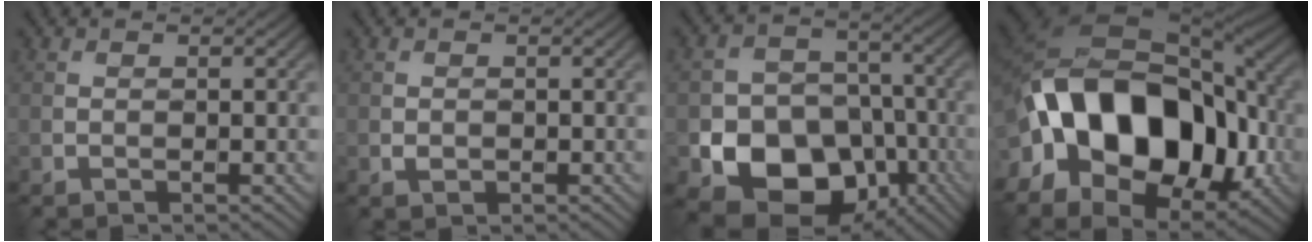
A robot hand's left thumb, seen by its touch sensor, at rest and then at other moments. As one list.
[{"total": 0.8, "force": [-0.2, 0.7, 0.4], "torque": [-0.008, -0.004, -0.004]}, {"total": 12.9, "force": [-5.5, 9.5, 6.7], "torque": [-0.126, -0.038, -0.099]}, {"total": 18.3, "force": [-3.0, 12.2, 13.3], "torque": [-0.247, -0.007, -0.045]}]